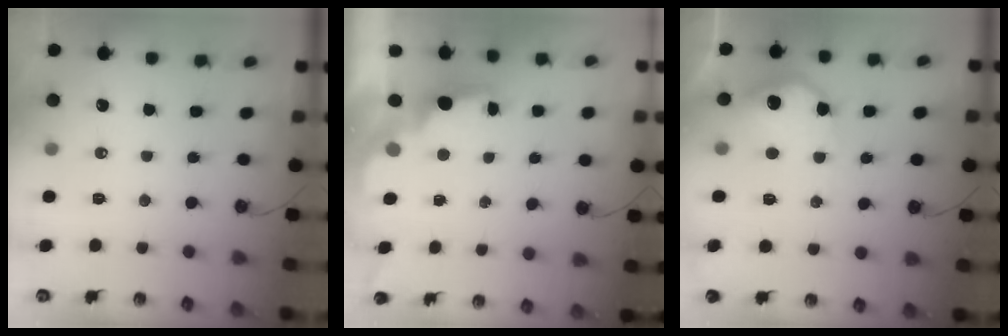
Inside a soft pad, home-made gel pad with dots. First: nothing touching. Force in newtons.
{"total": 2.0, "press": 1.9, "slide": 0.8}
{"total": 13.6, "press": 13.5, "slide": 1.3}